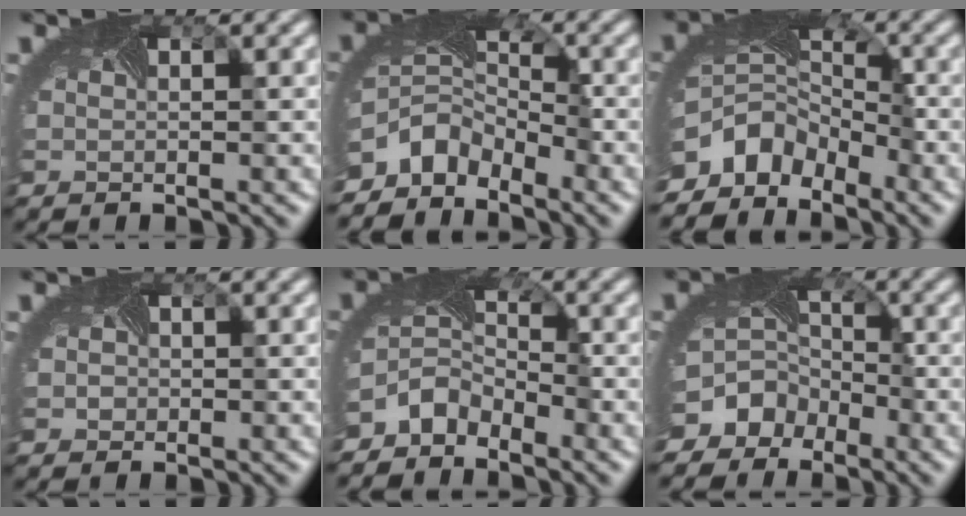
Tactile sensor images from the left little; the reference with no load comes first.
{"total": 5.2, "force": [-4.0, 2.7, 1.6], "torque": [-0.027, -0.009, -0.085]}
{"total": 6.6, "force": [-4.8, 3.9, 2.3], "torque": [-0.042, -0.013, -0.091]}
{"total": 1.1, "force": [0.1, 1.1, 0.1], "torque": [-0.001, -0.003, -0.005]}
{"total": 3.9, "force": [-3.3, 2.0, 0.9], "torque": [-0.023, -0.007, -0.075]}
{"total": 8.0, "force": [-4.8, 6.2, 1.6], "torque": [-0.034, -0.016, -0.078]}